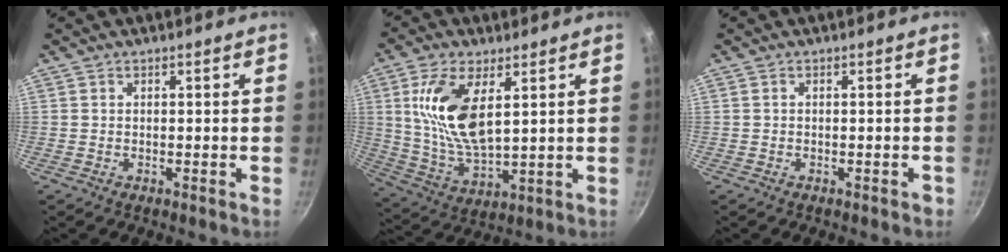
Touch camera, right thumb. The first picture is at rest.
{"total": 14.5, "force": [4.1, 6.8, 12.2], "torque": [-0.239, -0.022, 0.090]}
{"total": 0.8, "force": [-0.5, 0.4, 0.6], "torque": [-0.005, 0.011, -0.002]}